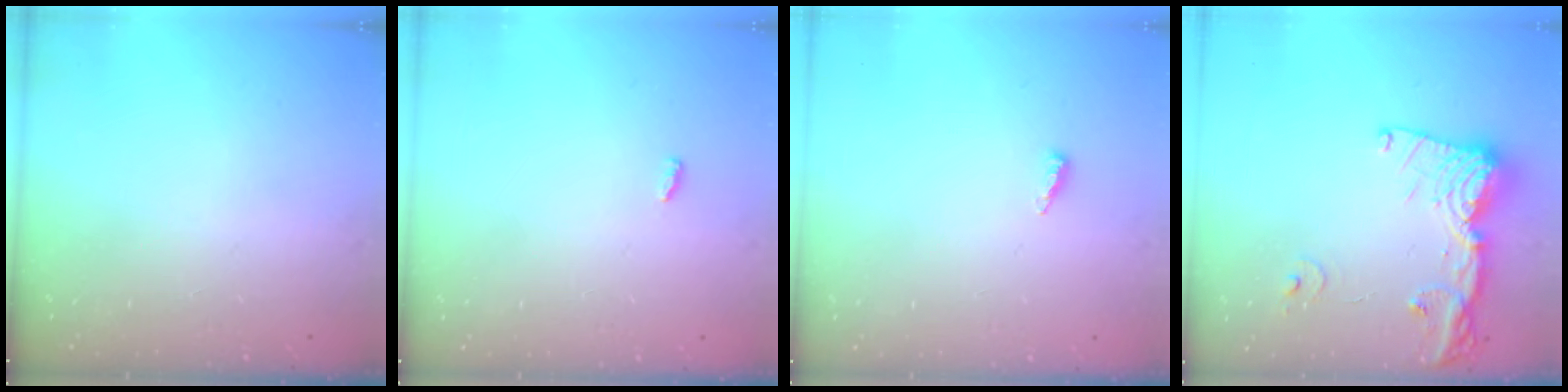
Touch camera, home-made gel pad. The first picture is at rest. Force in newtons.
{"total": 2.9, "press": 2.6, "slide": 1.3}
{"total": 3.7, "press": 3.6, "slide": 0.4}
{"total": 16.5, "press": 16.4, "slide": 2.1}